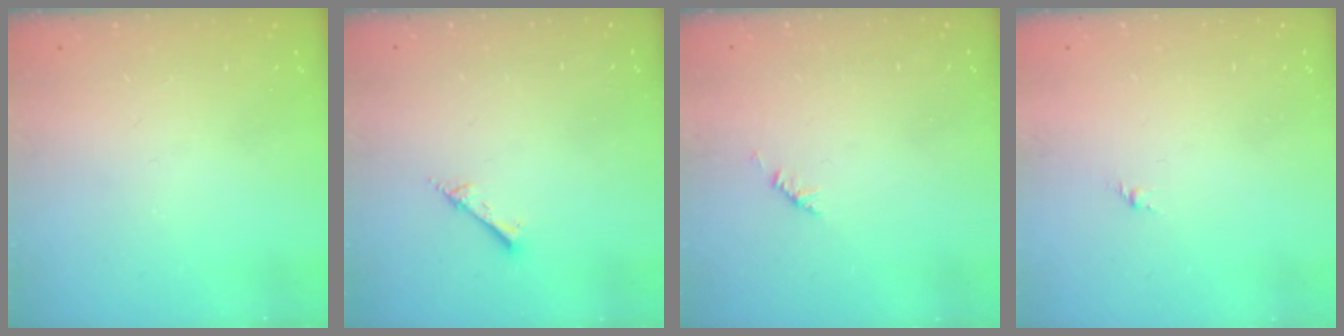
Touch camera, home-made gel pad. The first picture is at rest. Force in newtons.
{"total": 2.0, "press": 2.0, "slide": 0.2}
{"total": 1.9, "press": 1.8, "slide": 0.6}
{"total": 1.6, "press": 1.5, "slide": 0.6}